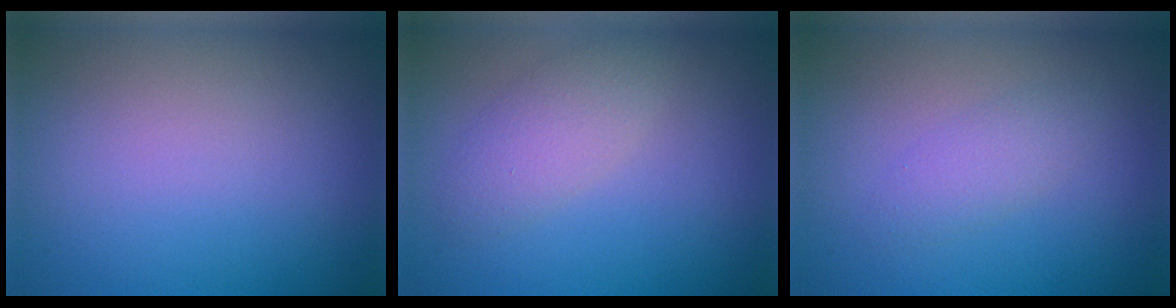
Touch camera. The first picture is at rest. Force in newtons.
{"total": 2.6, "press": 2.6, "slide": 0.2}
{"total": 1.8, "press": 1.8, "slide": 0.1}